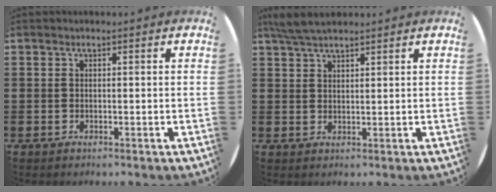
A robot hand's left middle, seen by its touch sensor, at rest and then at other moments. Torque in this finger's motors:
{"motor_torque": [0.45, -0.46, 0.06, 0.05]}